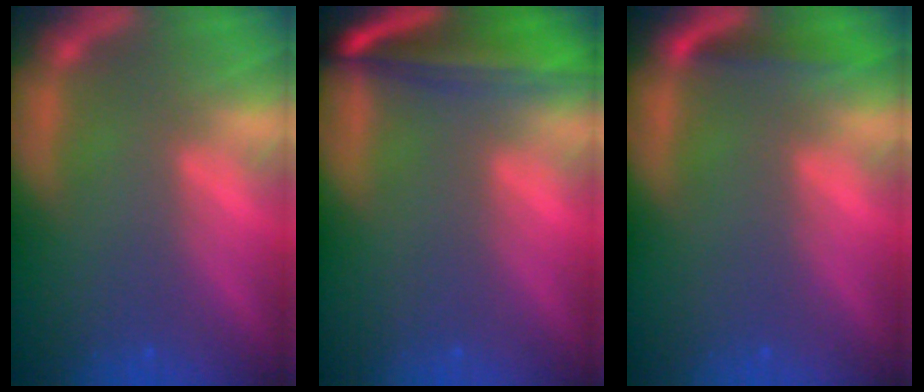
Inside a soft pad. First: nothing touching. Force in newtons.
{"total": 8.1}
{"total": 1.9}